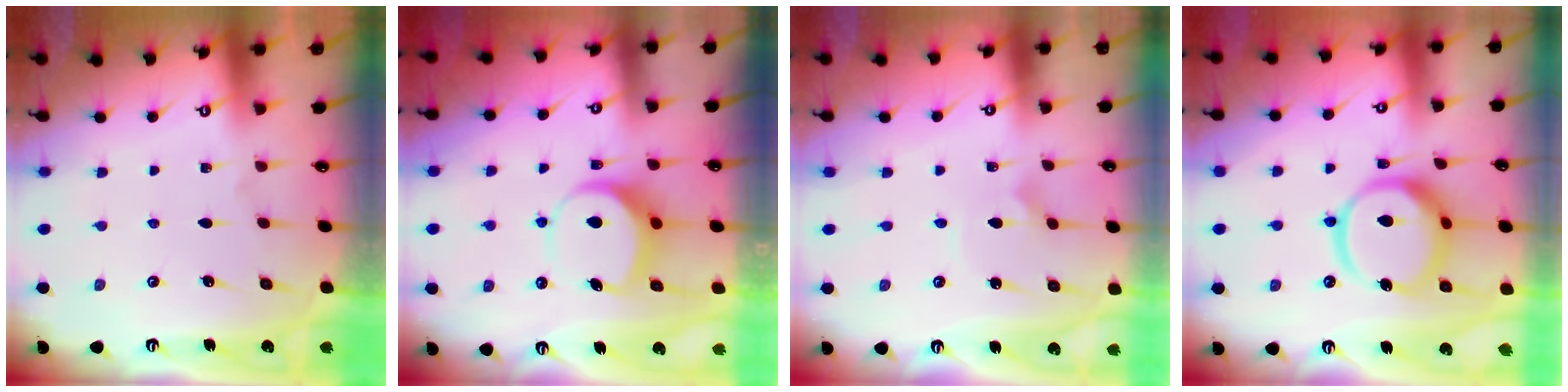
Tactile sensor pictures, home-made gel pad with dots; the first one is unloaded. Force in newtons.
{"total": 7.9, "press": 7.9, "slide": 1.0}
{"total": 3.0, "press": 3.0, "slide": 0.0}
{"total": 15.8, "press": 15.8, "slide": 1.6}